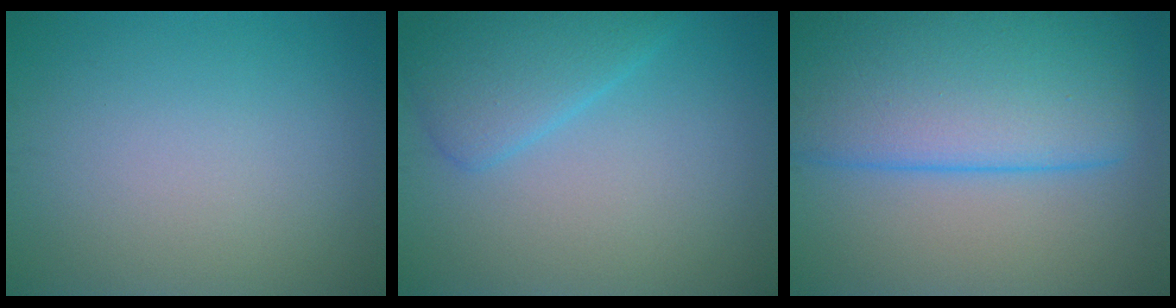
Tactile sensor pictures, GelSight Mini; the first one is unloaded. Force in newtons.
{"total": 3.9, "press": 3.9, "slide": 0.2}
{"total": 12.0, "press": 12.0, "slide": 0.5}